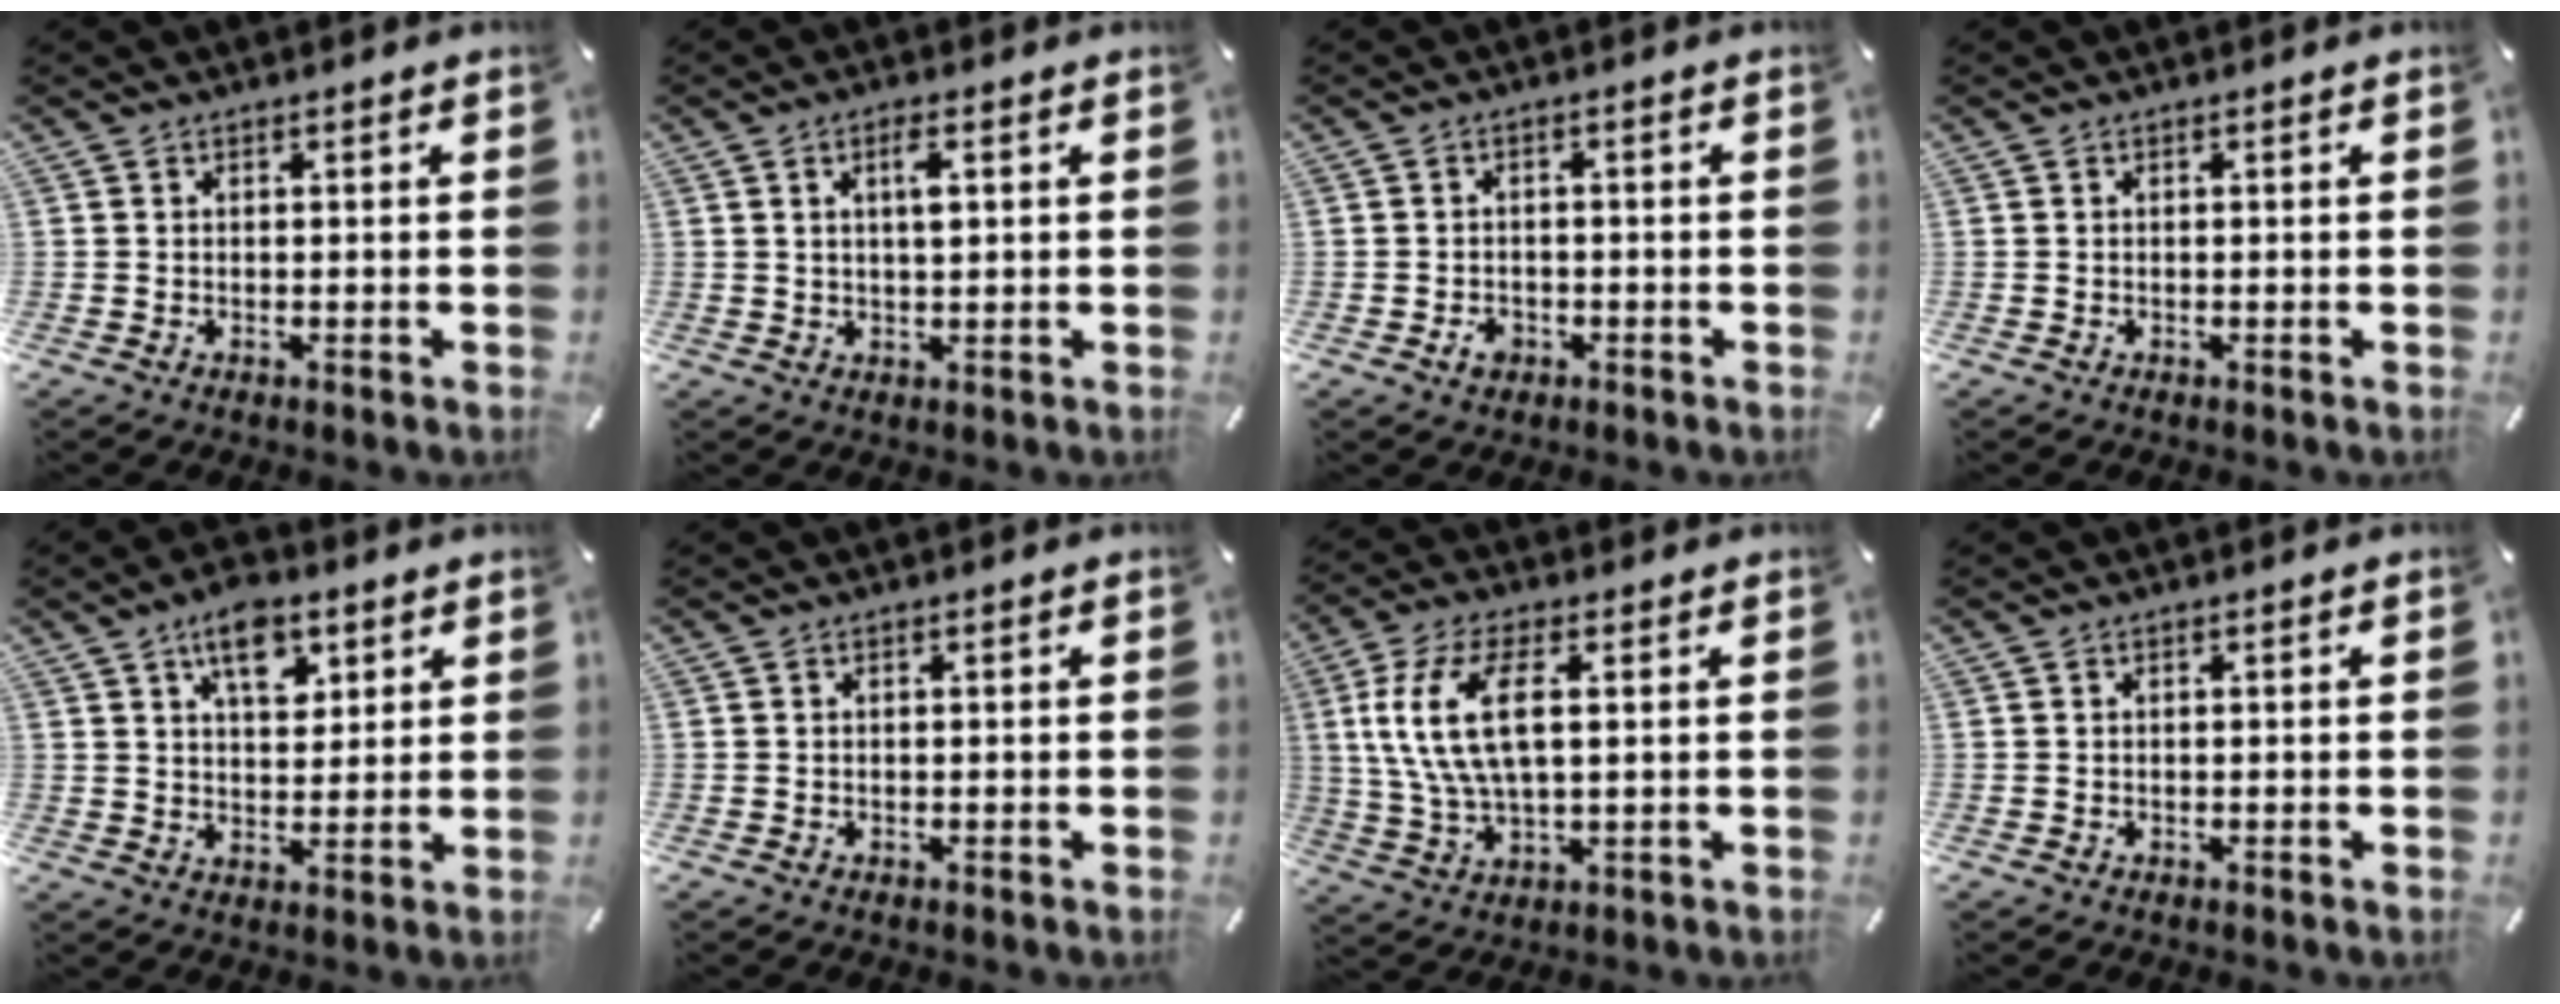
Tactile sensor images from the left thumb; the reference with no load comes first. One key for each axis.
{"total": 3.8, "fx": 1.2, "fy": 1.1, "fz": 3.4, "tx": -0.065, "ty": 0.003, "tz": 0.016}
{"total": 3.0, "fx": -1.4, "fy": 2.3, "fz": 1.4, "tx": -0.025, "ty": 0.007, "tz": -0.027}
{"total": 0.0}
{"total": 9.5, "fx": 4.9, "fy": 5.6, "fz": 5.9, "tx": -0.082, "ty": -0.015, "tz": 0.083}
{"total": 0.0}
{"total": 13.5, "fx": 3.3, "fy": 6.1, "fz": 11.6, "tx": -0.259, "ty": -0.002, "tz": 0.054}
{"total": 0.0}